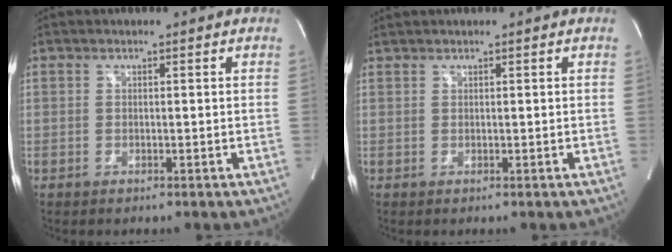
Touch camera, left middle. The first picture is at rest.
{"total": 1.0, "force": [1.0, -0.2, 0.3], "torque": [-0.014, 0.014, 0.026]}